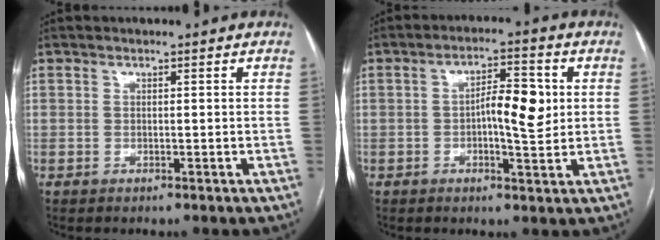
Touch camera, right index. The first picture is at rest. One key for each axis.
{"total": 7.1, "fx": 0.4, "fy": 2.0, "fz": 6.8, "tx": -0.110, "ty": 0.011, "tz": 0.005}